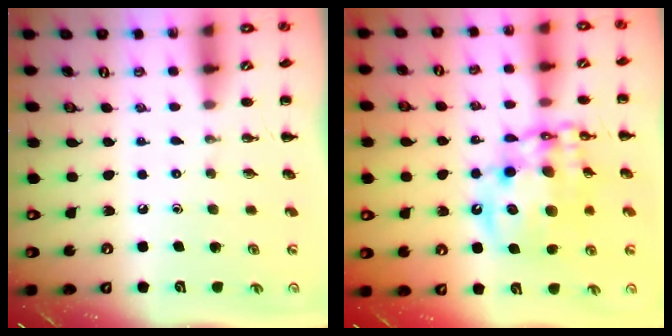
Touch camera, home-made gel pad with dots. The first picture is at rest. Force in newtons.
{"total": 16.3, "press": 15.8, "slide": 3.7}